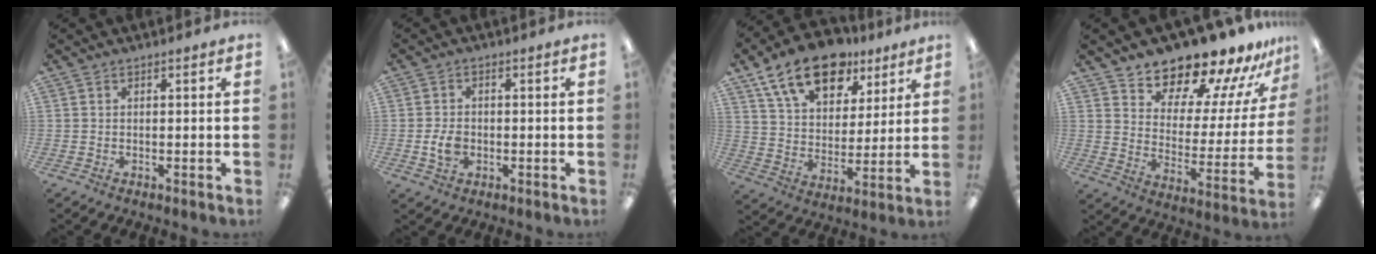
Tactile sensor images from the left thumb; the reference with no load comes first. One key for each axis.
{"total": 4.6, "fx": -0.9, "fy": 3.3, "fz": 3.1, "tx": -0.066, "ty": 0.004, "tz": -0.017}
{"total": 17.8, "fx": 11.5, "fy": 10.0, "fz": 9.1, "tx": -0.148, "ty": -0.054, "tz": 0.204}
{"total": 15.8, "fx": 14.7, "fy": 4.5, "fz": 3.9, "tx": -0.058, "ty": -0.129, "tz": 0.247}